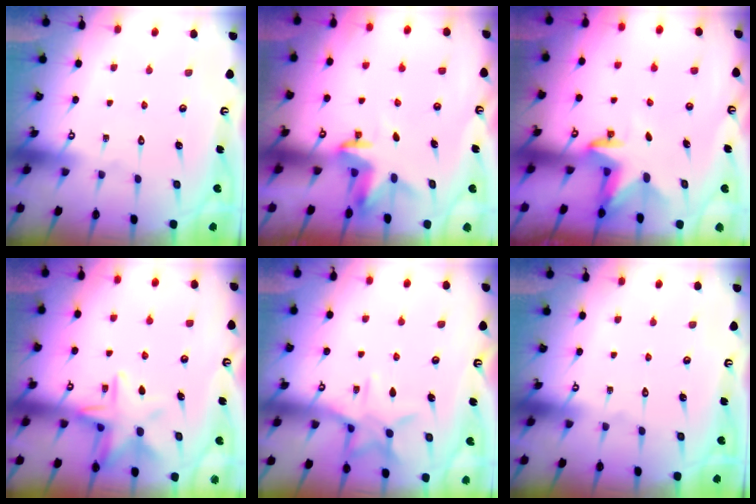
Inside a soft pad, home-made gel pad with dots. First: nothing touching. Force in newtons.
{"total": 3.5, "press": 3.5, "slide": 0.3}
{"total": 3.3, "press": 3.2, "slide": 0.8}
{"total": 10.7, "press": 10.6, "slide": 0.9}
{"total": 11.0, "press": 11.0, "slide": 0.7}
{"total": 0.0}